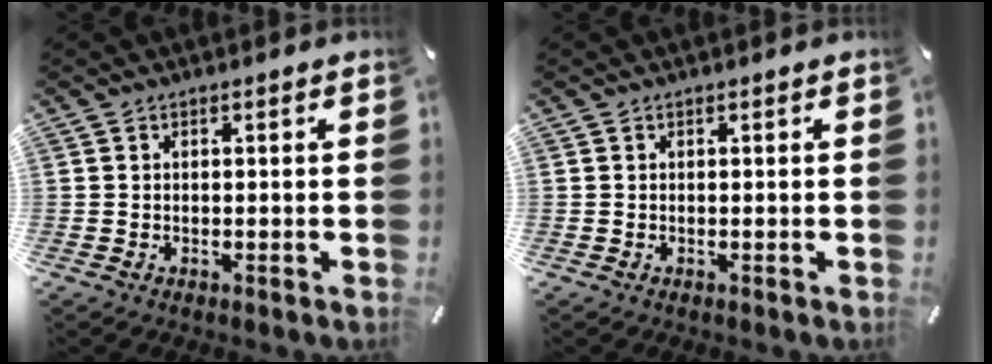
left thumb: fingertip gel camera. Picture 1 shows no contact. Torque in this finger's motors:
{"motor_torque": [-0.10, -0.10, -0.02, 0.04, 0.00]}